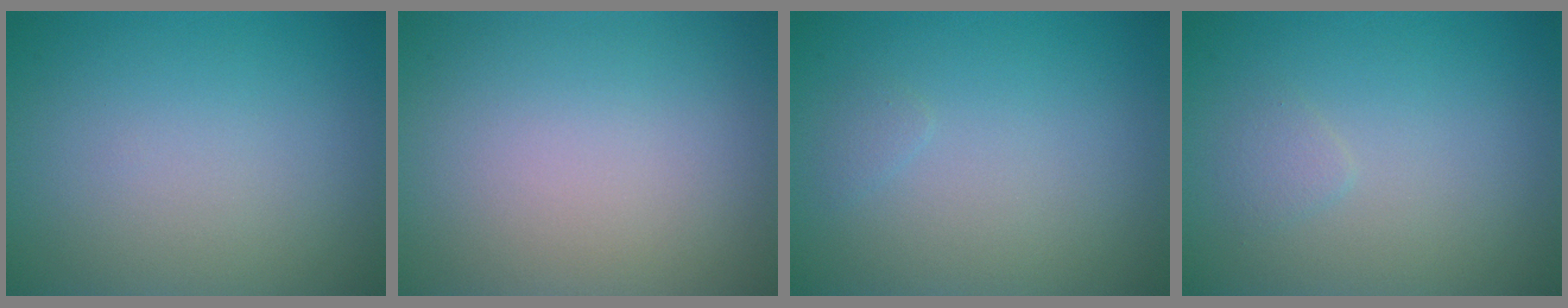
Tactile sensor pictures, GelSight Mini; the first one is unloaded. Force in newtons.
{"total": 0.0}
{"total": 0.6, "press": 0.5, "slide": 0.1}
{"total": 0.8, "press": 0.8, "slide": 0.0}